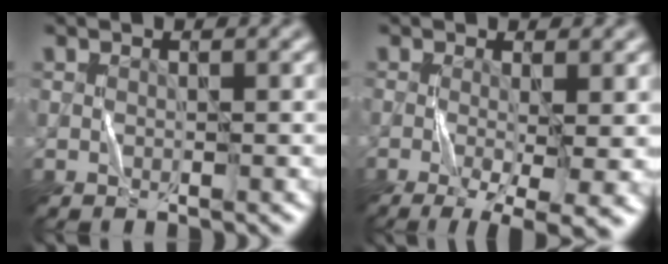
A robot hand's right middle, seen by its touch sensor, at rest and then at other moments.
{"total": 8.0, "force": [-2.2, 2.4, 7.3], "torque": [-0.097, -0.011, -0.021]}